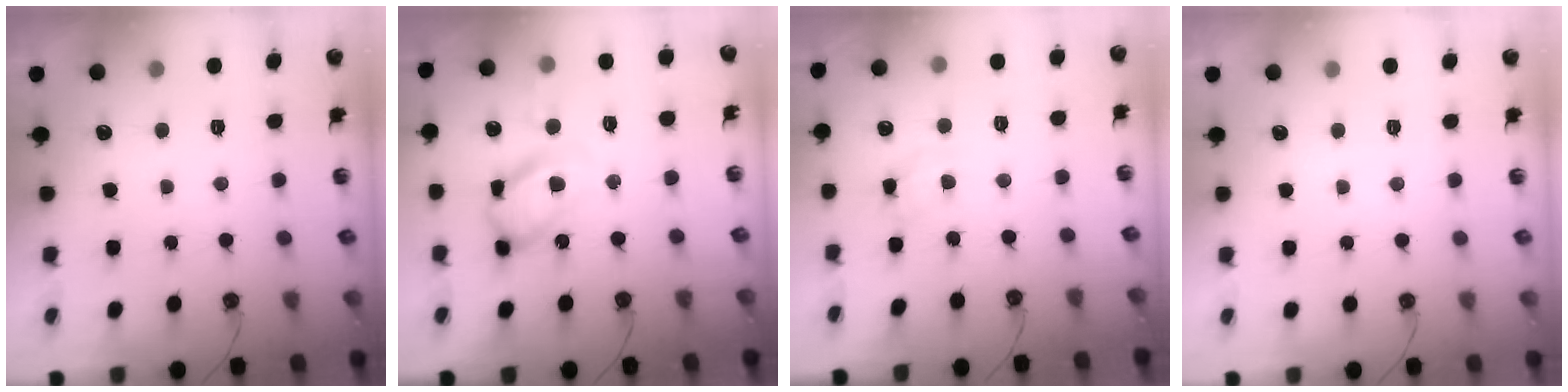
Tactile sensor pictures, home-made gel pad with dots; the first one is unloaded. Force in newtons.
{"total": 14.5, "press": 14.4, "slide": 1.3}
{"total": 7.4, "press": 7.4, "slide": 0.2}
{"total": 0.0}